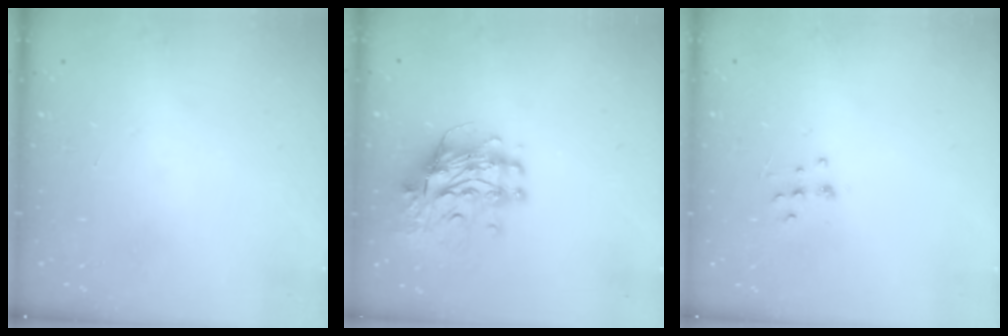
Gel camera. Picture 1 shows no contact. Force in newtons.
{"total": 12.0, "press": 11.9, "slide": 1.1}
{"total": 5.3, "press": 5.2, "slide": 0.7}